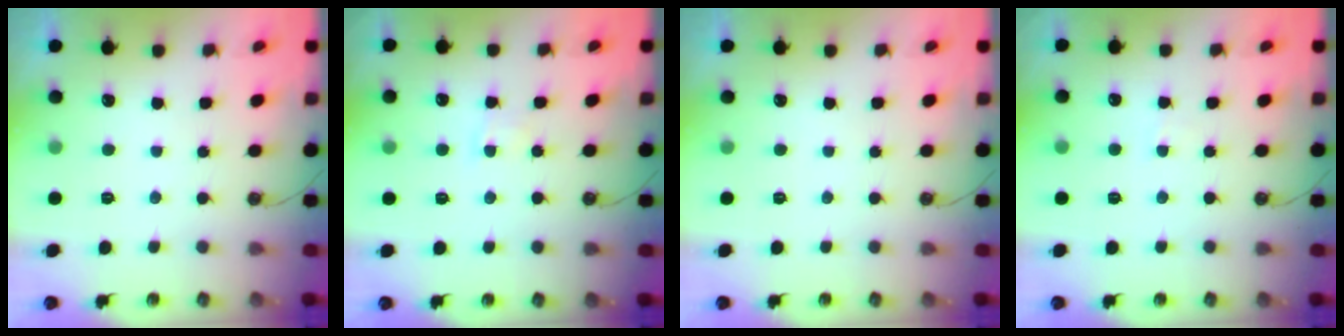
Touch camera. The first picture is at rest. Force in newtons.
{"total": 3.1, "press": 3.1, "slide": 0.4}
{"total": 0.0}
{"total": 2.7, "press": 2.6, "slide": 0.4}